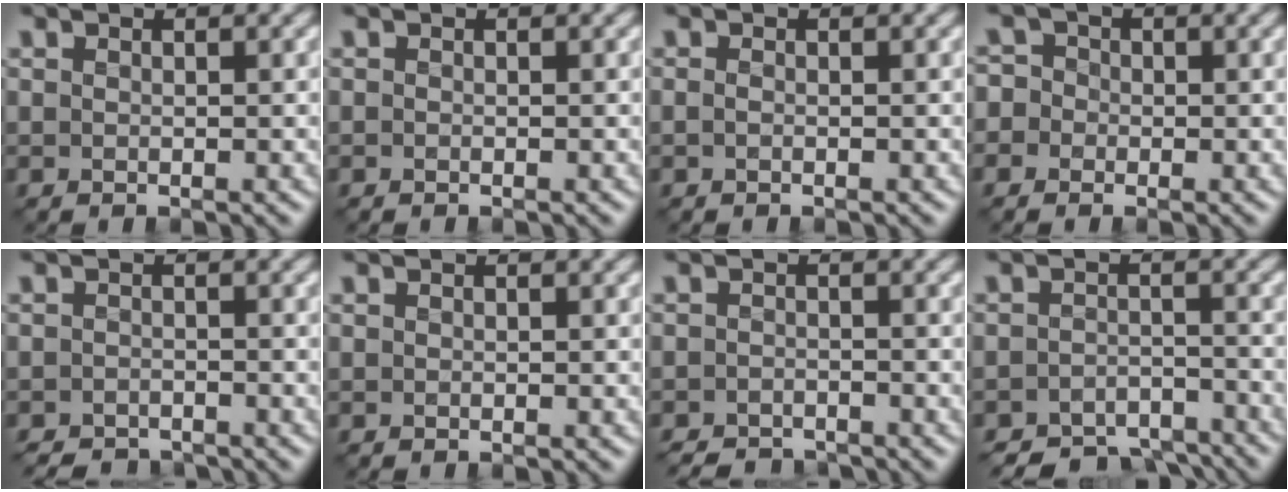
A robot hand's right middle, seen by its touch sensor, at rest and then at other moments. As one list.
[{"total": 0.0}, {"total": 0.5, "force": [-0.2, 0.2, 0.4], "torque": [-0.012, -0.001, -0.006]}, {"total": 3.9, "force": [-0.8, 3.7, 1.1], "torque": [-0.002, 0.021, -0.051]}, {"total": 2.2, "force": [-2.2, 0.5, 0.1], "torque": [0.004, -0.001, -0.041]}, {"total": 0.0}, {"total": 2.6, "force": [-2.5, 0.5, 0.3], "torque": [0.001, -0.001, -0.048]}, {"total": 4.8, "force": [-4.4, 1.4, 1.1], "torque": [-0.010, -0.007, -0.070]}]